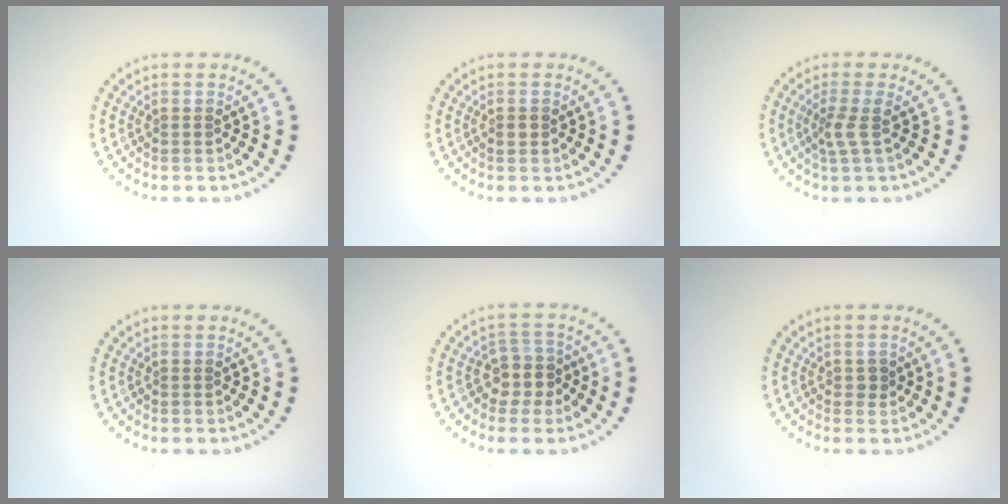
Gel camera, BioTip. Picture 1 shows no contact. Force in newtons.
{"total": 1.0, "press": 1.0, "slide": 0.1}
{"total": 1.9, "press": 1.4, "slide": 1.3}
{"total": 0.0}
{"total": 2.8, "press": 2.4, "slide": 1.6}
{"total": 0.9, "press": 0.9, "slide": 0.2}